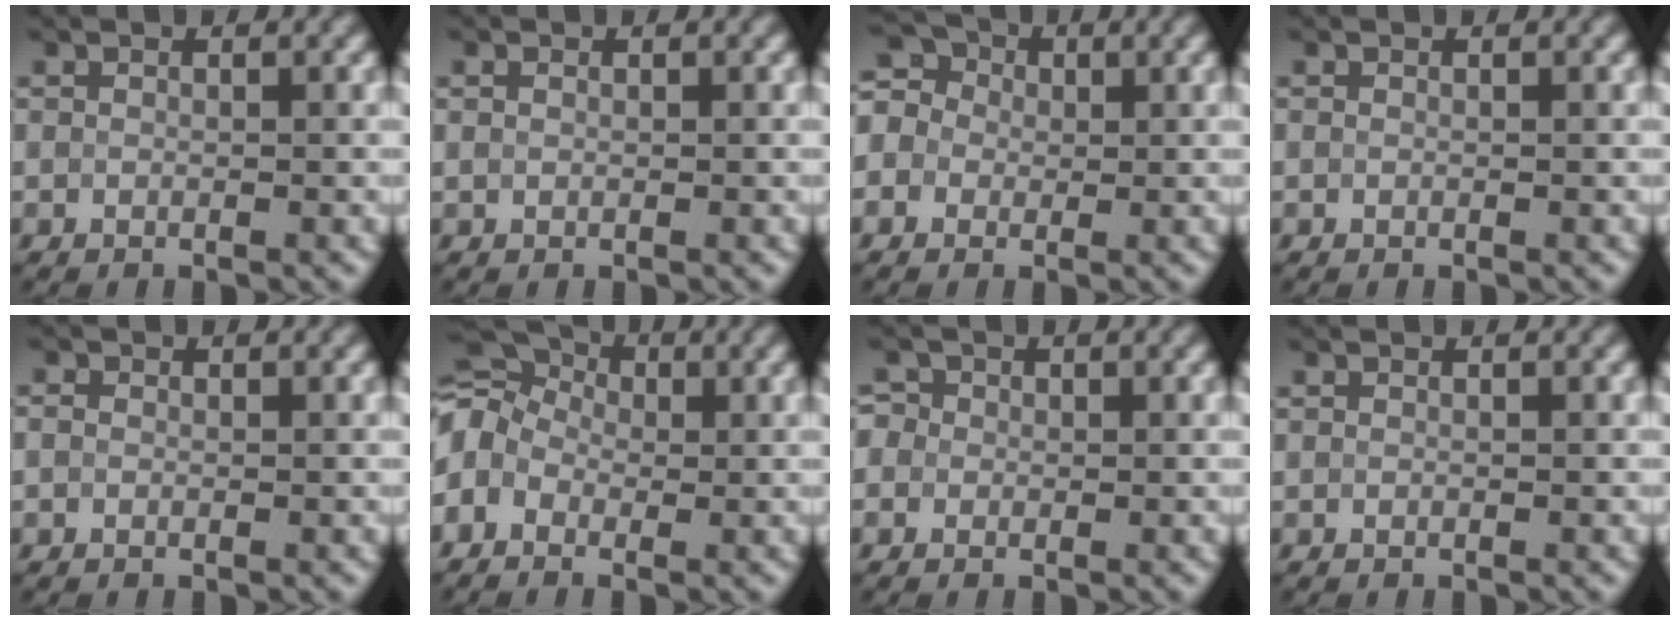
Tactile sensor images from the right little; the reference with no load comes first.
{"total": 0.7, "force": [0.4, 0.5, 0.3], "torque": [-0.006, 0.003, 0.007]}
{"total": 5.0, "force": [0.6, 4.4, 2.4], "torque": [-0.047, 0.037, -0.022]}
{"total": 0.0}
{"total": 0.6, "force": [0.1, 0.6, 0.2], "torque": [-0.001, 0.000, -0.002]}
{"total": 7.4, "force": [0.1, 5.6, 4.8], "torque": [-0.101, 0.040, -0.025]}
{"total": 2.6, "force": [0.8, 2.2, 1.1], "torque": [-0.001, 0.025, -0.018]}
{"total": 0.0}